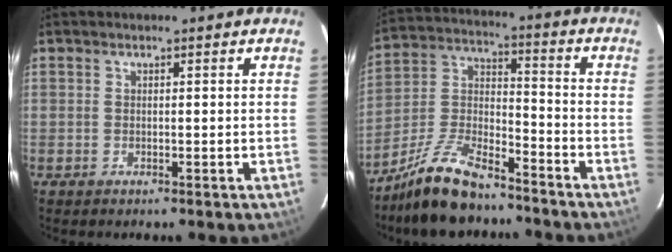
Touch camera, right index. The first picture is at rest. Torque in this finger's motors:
{"motor_torque": [1.09, -1.05, 0.20, 0.06]}